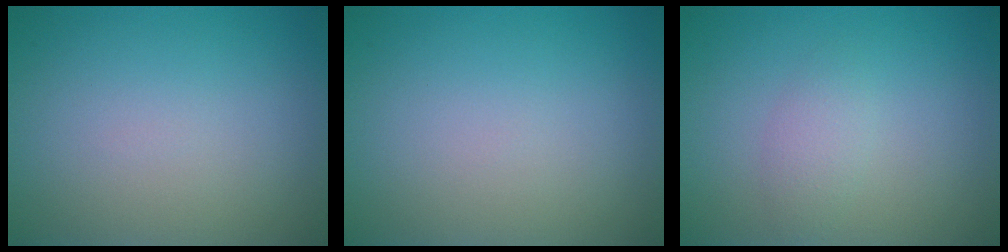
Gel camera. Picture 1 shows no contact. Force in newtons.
{"total": 0.5, "press": 0.5, "slide": 0.1}
{"total": 1.5, "press": 1.5, "slide": 0.1}